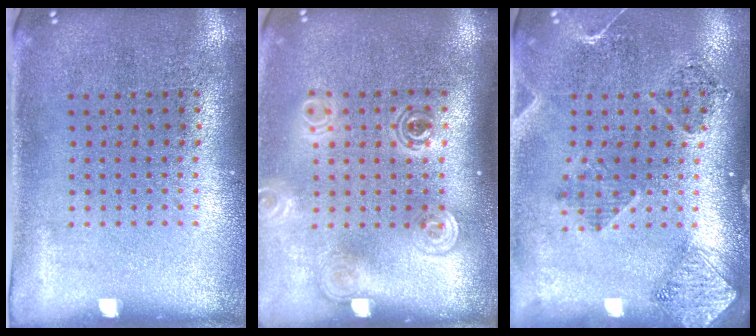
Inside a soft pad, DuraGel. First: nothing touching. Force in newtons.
{"total": 1.9, "press": 1.4, "slide": 1.2}
{"total": 1.6, "press": 1.5, "slide": 0.6}